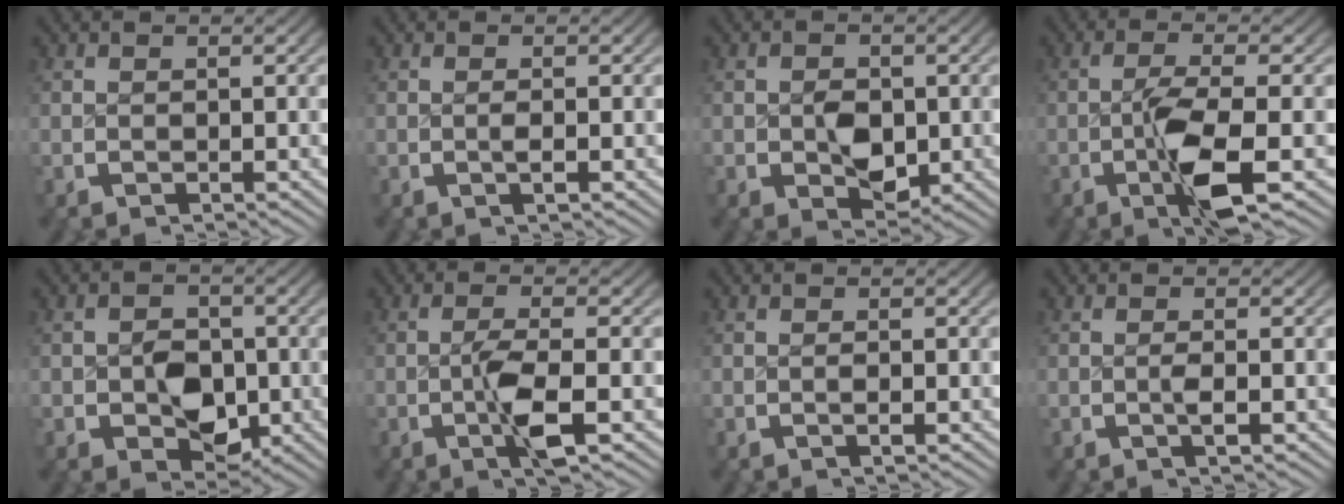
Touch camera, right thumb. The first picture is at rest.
{"total": 1.2, "force": [-0.2, 0.3, 1.1], "torque": [-0.020, 0.002, -0.007]}
{"total": 4.4, "force": [-0.5, 3.0, 3.2], "torque": [-0.055, -0.023, 0.002]}
{"total": 6.4, "force": [-1.4, 2.0, 5.9], "torque": [-0.116, -0.014, -0.020]}
{"total": 6.2, "force": [-0.8, 4.4, 4.3], "torque": [-0.071, -0.029, 0.000]}
{"total": 4.5, "force": [-0.9, 1.3, 4.2], "torque": [-0.081, -0.009, -0.016]}
{"total": 0.8, "force": [-0.2, 0.2, 0.7], "torque": [-0.013, 0.001, -0.004]}
{"total": 1.5, "force": [-0.3, 0.5, 1.4], "torque": [-0.027, 0.001, -0.008]}